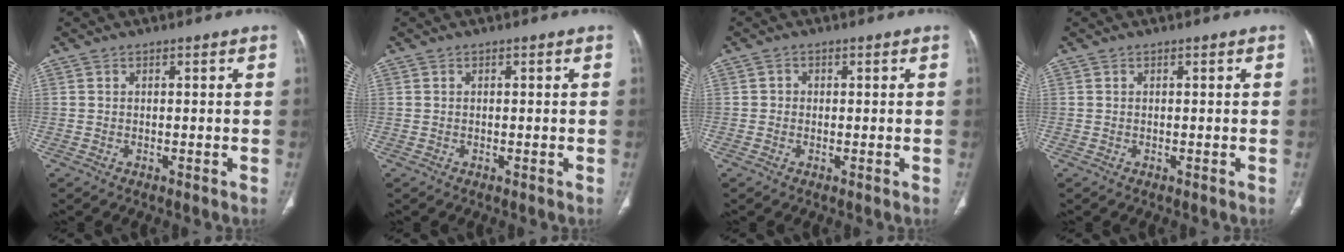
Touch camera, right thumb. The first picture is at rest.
{"total": 0.0}
{"total": 1.1, "force": [-0.1, 1.0, 0.3], "torque": [0.001, 0.003, -0.003]}
{"total": 0.0}